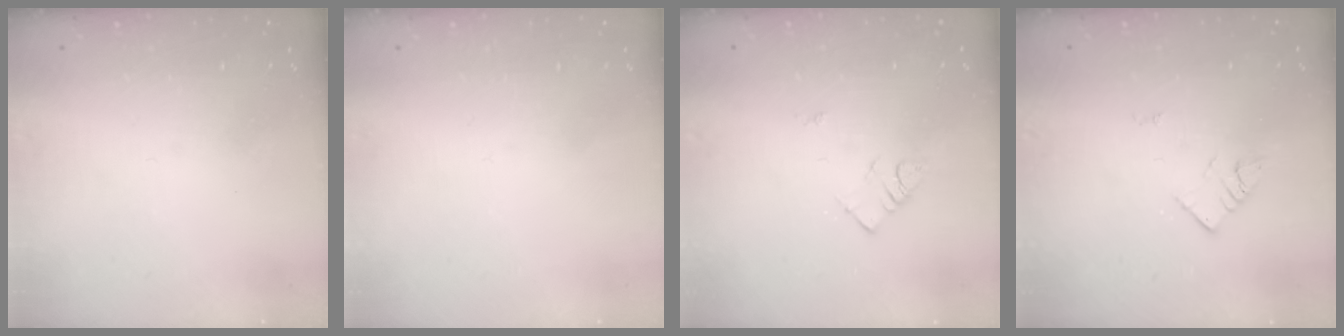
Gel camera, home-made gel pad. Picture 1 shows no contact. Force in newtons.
{"total": 1.8, "press": 1.8, "slide": 0.1}
{"total": 3.9, "press": 3.9, "slide": 0.5}
{"total": 3.0, "press": 3.0, "slide": 0.4}